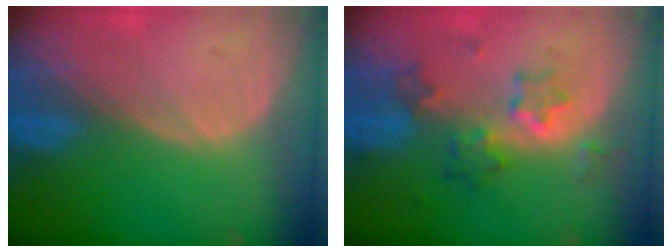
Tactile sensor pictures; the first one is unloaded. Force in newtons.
{"total": 6.6, "press": 6.0, "slide": 2.7}